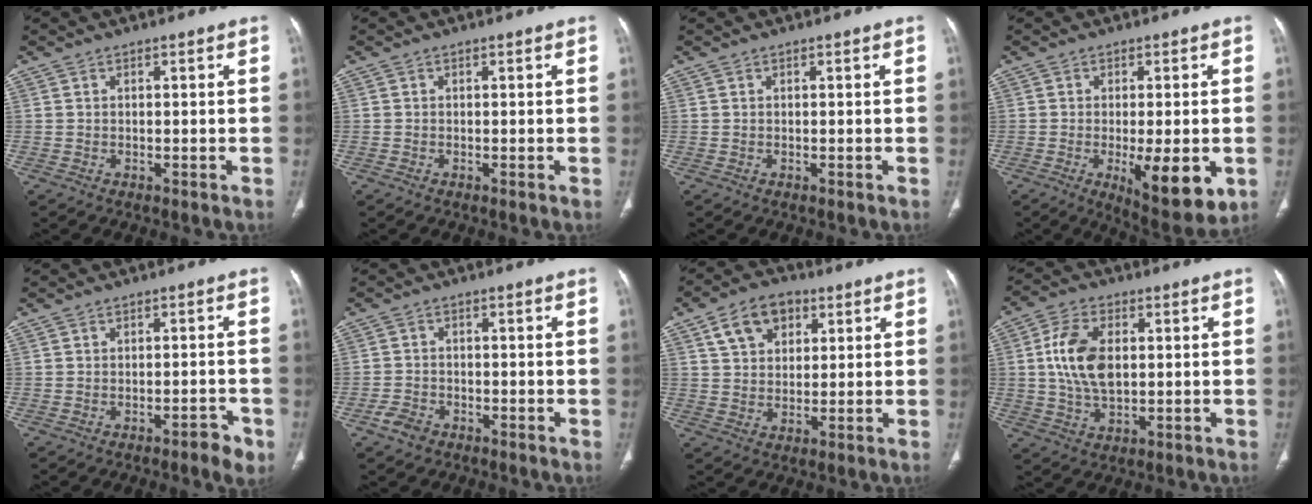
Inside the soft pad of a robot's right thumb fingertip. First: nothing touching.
{"total": 0.0}
{"total": 0.0}
{"total": 11.7, "force": [-3.1, 3.8, 10.6], "torque": [-0.142, -0.023, -0.036]}
{"total": 3.2, "force": [-1.9, 1.1, 2.4], "torque": [-0.024, 0.014, -0.022]}
{"total": 3.1, "force": [-1.9, 2.1, 1.2], "torque": [-0.021, 0.009, -0.034]}
{"total": 9.5, "force": [4.4, 6.5, 5.3], "torque": [-0.065, -0.005, 0.074]}
{"total": 11.0, "force": [1.4, 6.5, 8.7], "torque": [-0.164, -0.001, 0.029]}